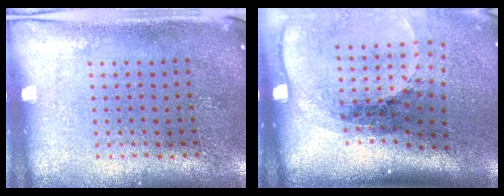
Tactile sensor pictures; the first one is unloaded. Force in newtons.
{"total": 2.6, "press": 1.9, "slide": 1.8}